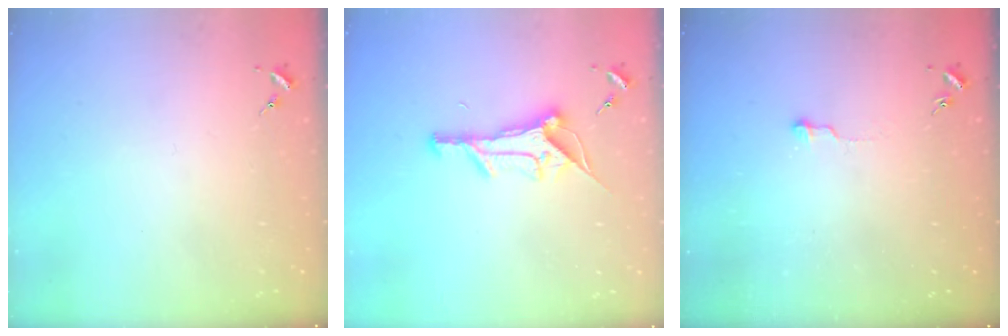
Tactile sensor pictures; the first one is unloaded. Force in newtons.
{"total": 12.8, "press": 12.8, "slide": 0.3}
{"total": 4.1, "press": 4.0, "slide": 0.4}